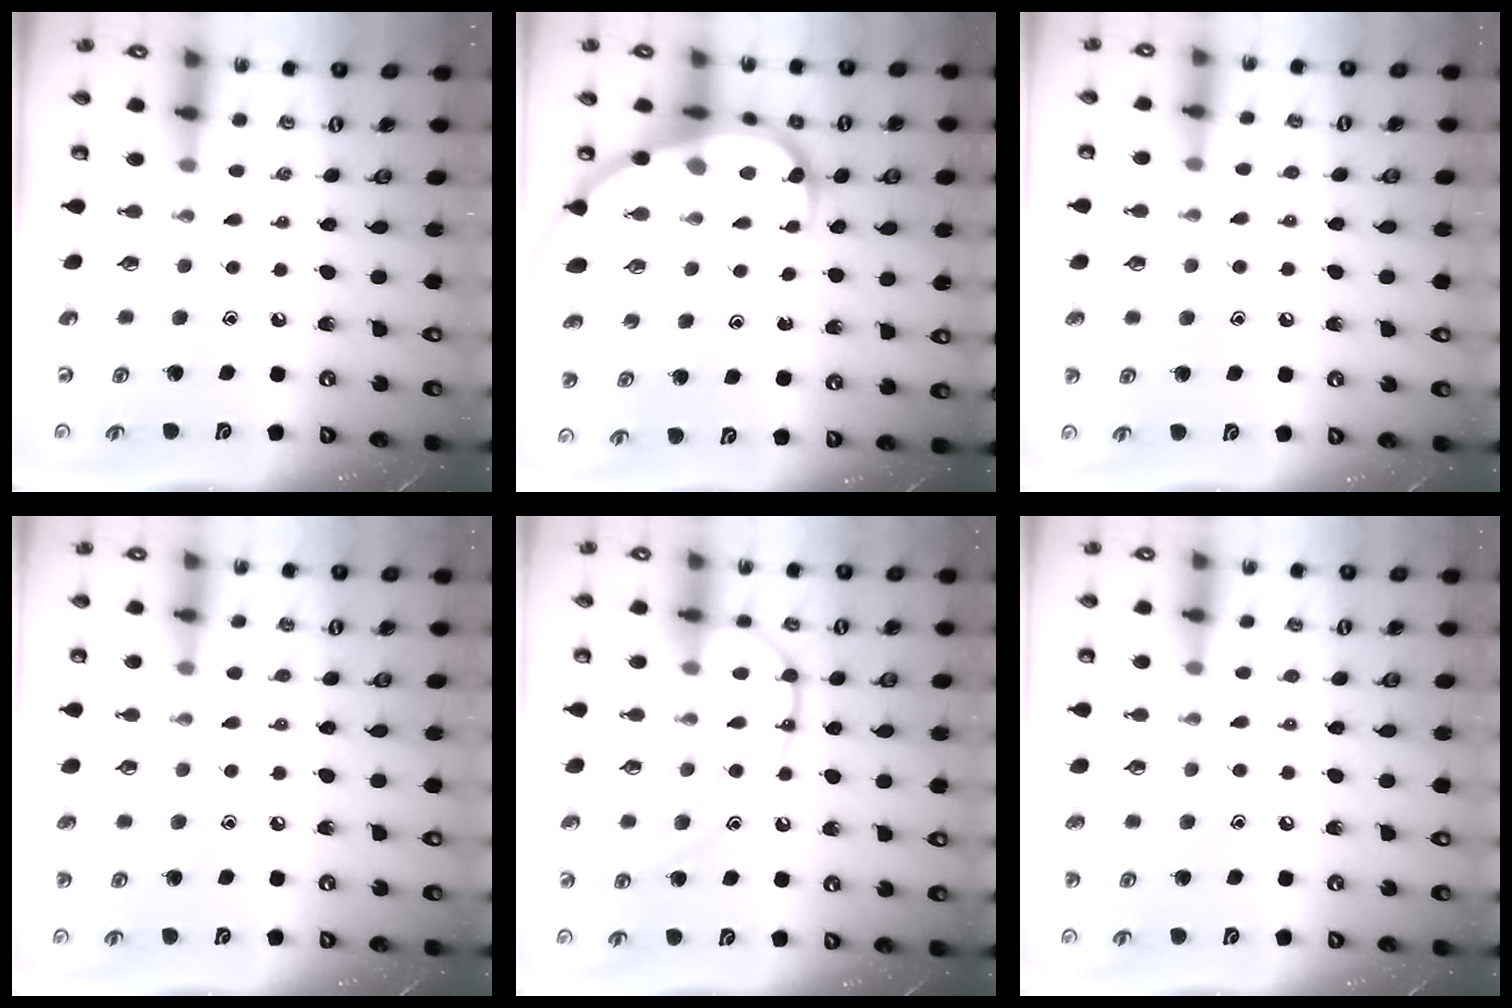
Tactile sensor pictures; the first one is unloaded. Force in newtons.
{"total": 11.3, "press": 11.3, "slide": 1.1}
{"total": 5.4, "press": 5.4, "slide": 0.5}
{"total": 4.5, "press": 4.5, "slide": 0.4}
{"total": 11.6, "press": 11.5, "slide": 1.2}
{"total": 6.6, "press": 6.5, "slide": 0.5}